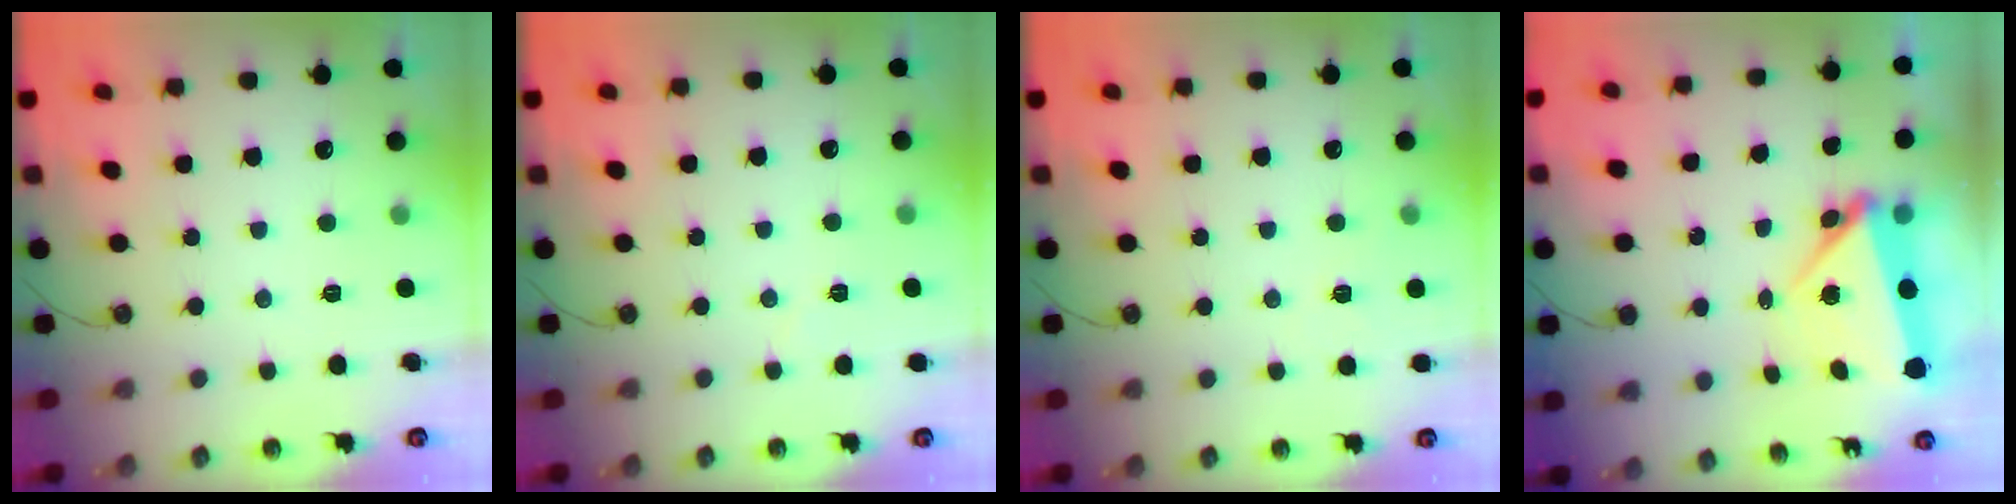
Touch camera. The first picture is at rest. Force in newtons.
{"total": 2.9, "press": 2.7, "slide": 1.2}
{"total": 2.7, "press": 1.7, "slide": 2.1}
{"total": 6.9, "press": 6.6, "slide": 1.9}